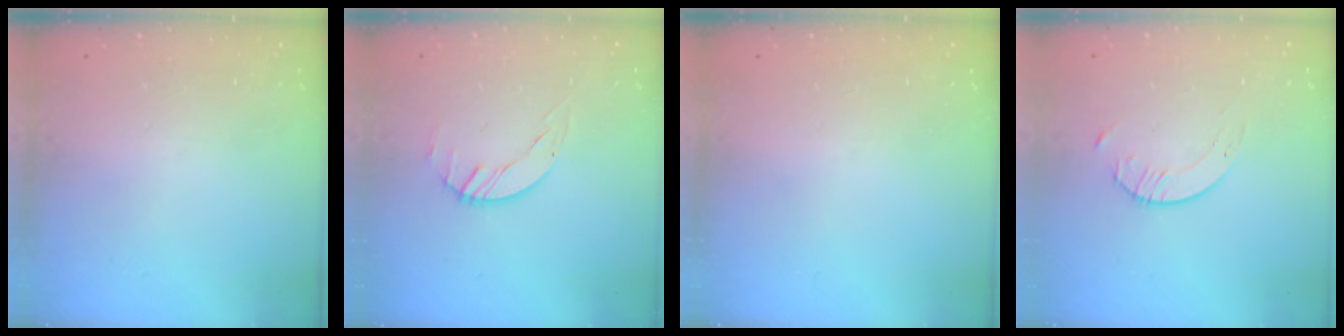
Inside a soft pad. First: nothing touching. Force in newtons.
{"total": 1.5, "press": 1.4, "slide": 0.3}
{"total": 0.0}
{"total": 1.7, "press": 1.7, "slide": 0.2}